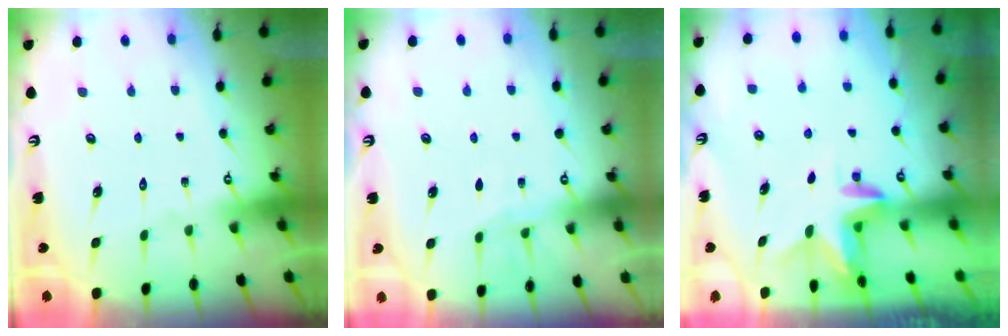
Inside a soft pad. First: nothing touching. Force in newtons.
{"total": 6.5, "press": 6.5, "slide": 0.6}
{"total": 3.0, "press": 3.0, "slide": 0.1}